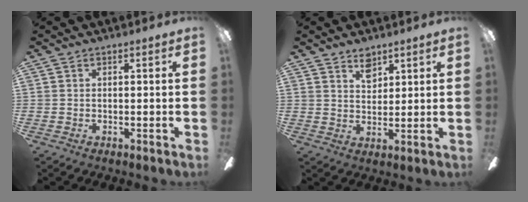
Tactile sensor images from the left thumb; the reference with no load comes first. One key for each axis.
{"total": 5.2, "fx": 3.8, "fy": 2.9, "fz": 2.1, "tx": -0.018, "ty": -0.018, "tz": 0.065}